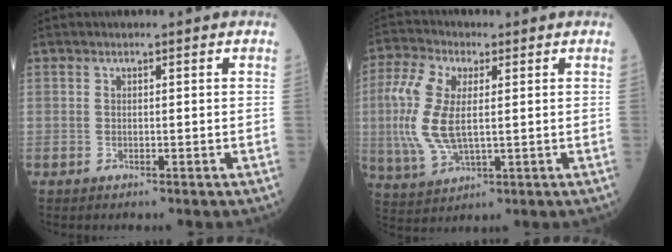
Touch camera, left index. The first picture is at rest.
{"total": 9.9, "force": [0.7, 4.1, 9.0], "torque": [-0.230, 0.003, 0.018]}